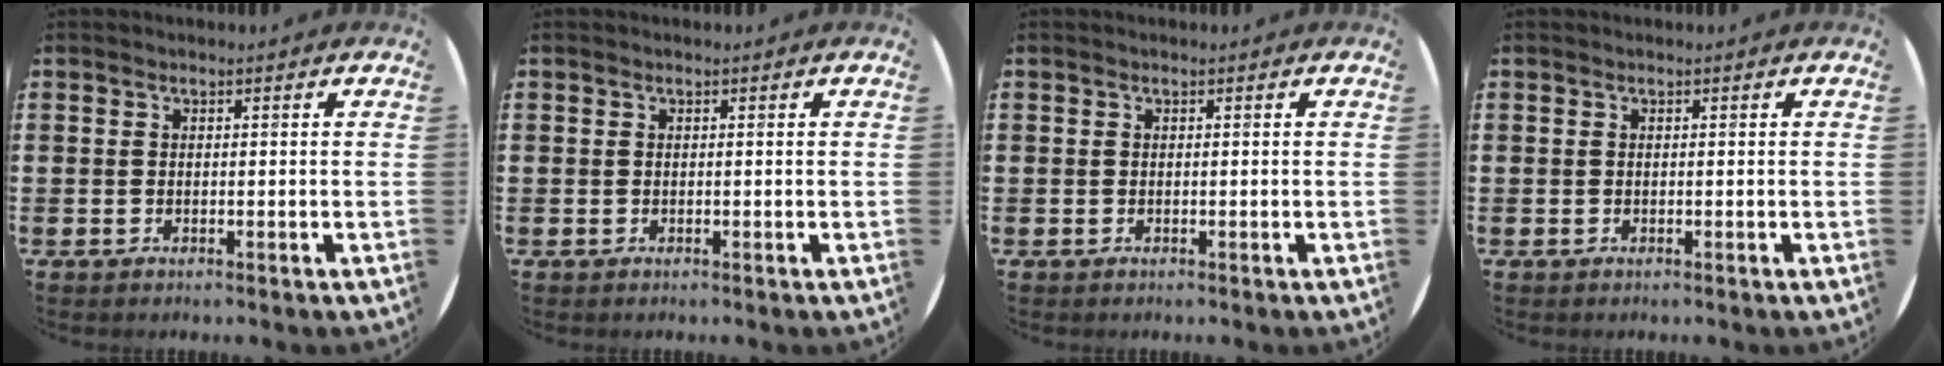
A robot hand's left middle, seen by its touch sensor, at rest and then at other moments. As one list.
[{"total": 0.0}, {"total": 0.0}, {"total": 0.0}]